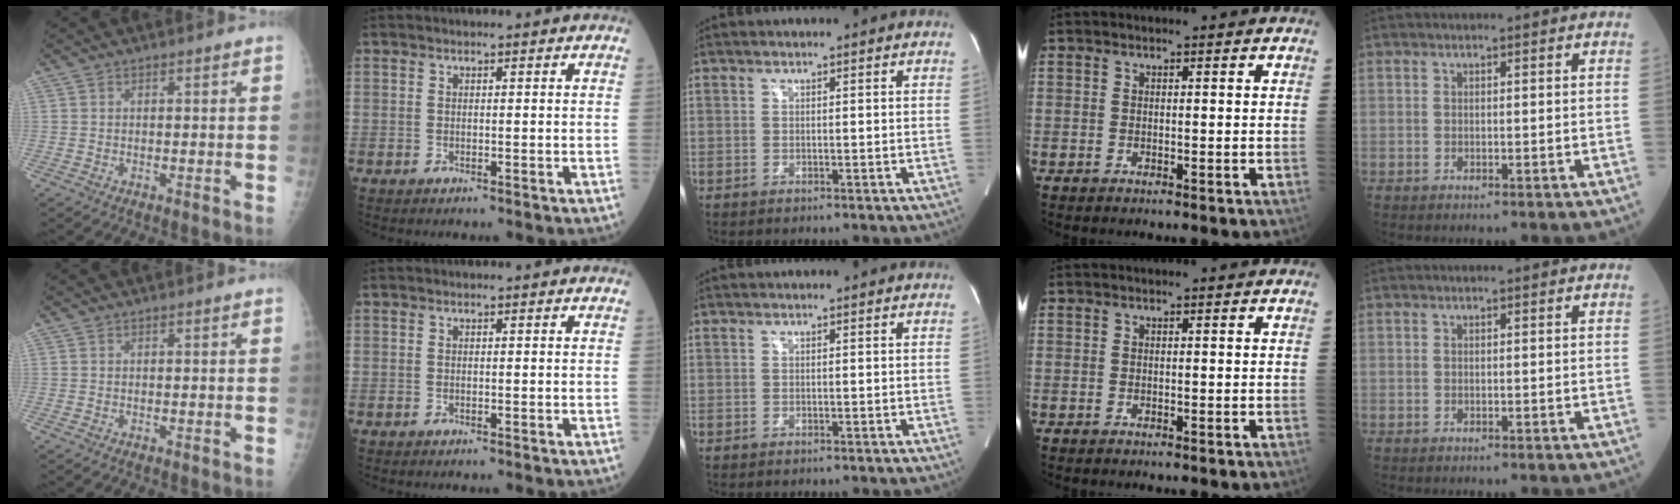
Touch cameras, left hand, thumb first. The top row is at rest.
{}